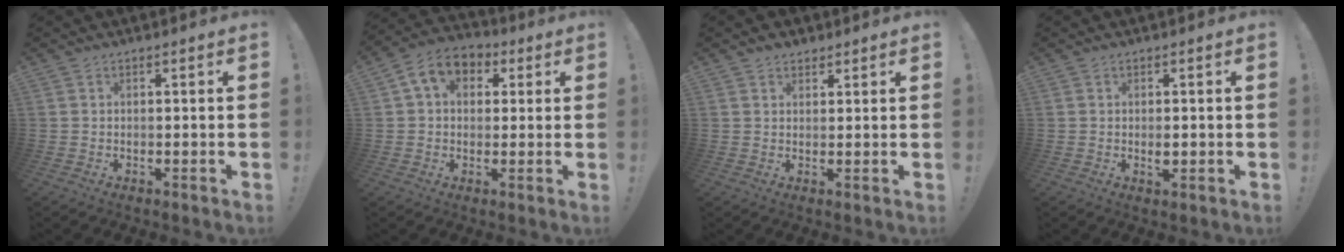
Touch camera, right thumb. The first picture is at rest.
{"total": 9.2, "force": [2.9, 6.8, 5.5], "torque": [-0.086, 0.004, 0.059]}
{"total": 2.4, "force": [1.8, 1.6, 0.4], "torque": [0.000, -0.007, 0.032]}
{"total": 1.9, "force": [-0.2, 1.0, 1.6], "torque": [-0.016, -0.003, -0.005]}